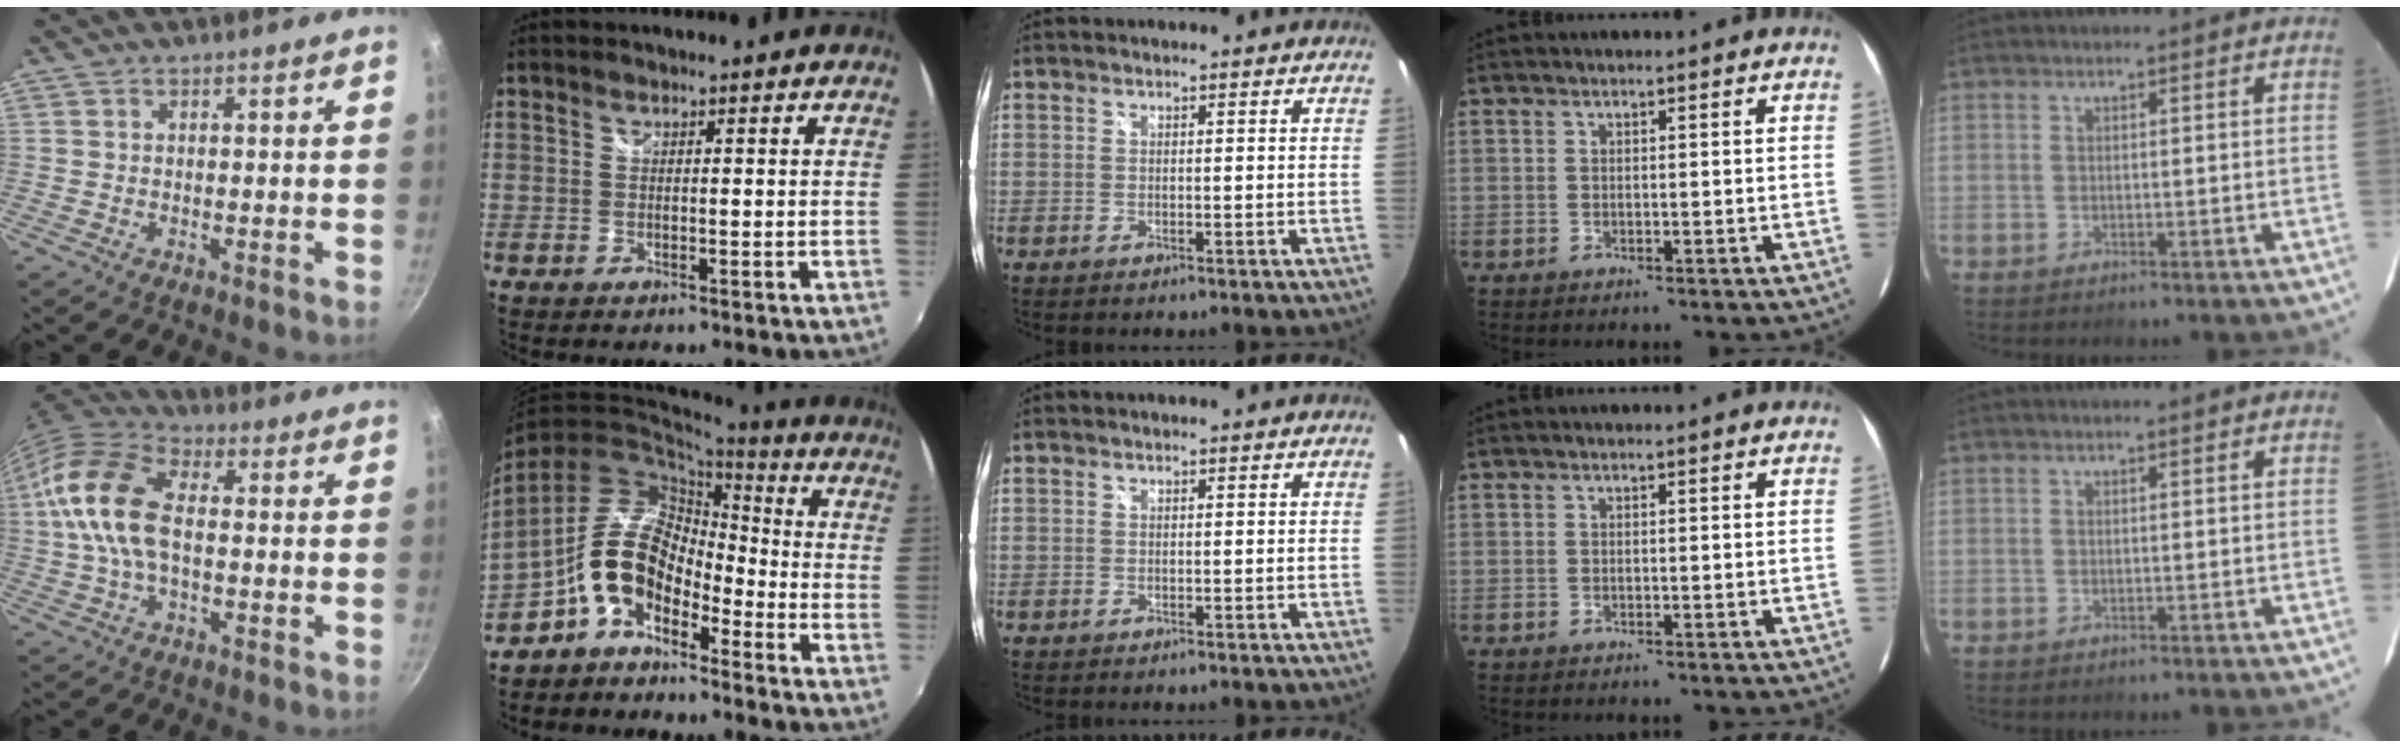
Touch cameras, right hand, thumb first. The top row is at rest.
{"thumb": {"total": 15.1, "force": [0.3, 8.7, 12.4], "torque": [-0.236, 0.032, -0.011]}, "index": {"total": 10.3, "force": [-6.2, 5.5, 6.0], "torque": [-0.115, 0.020, -0.122]}}